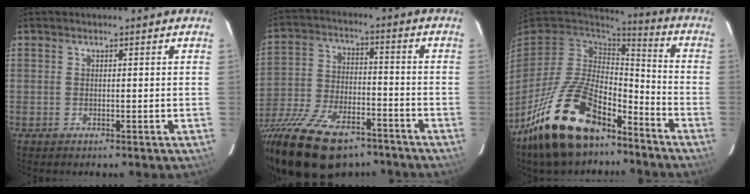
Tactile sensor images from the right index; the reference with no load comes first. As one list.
[{"total": 25.2, "force": [-17.7, 11.2, 14.0], "torque": [-0.293, -0.035, -0.288]}, {"total": 22.3, "force": [-14.5, 10.3, 13.5], "torque": [-0.279, -0.011, -0.244]}]